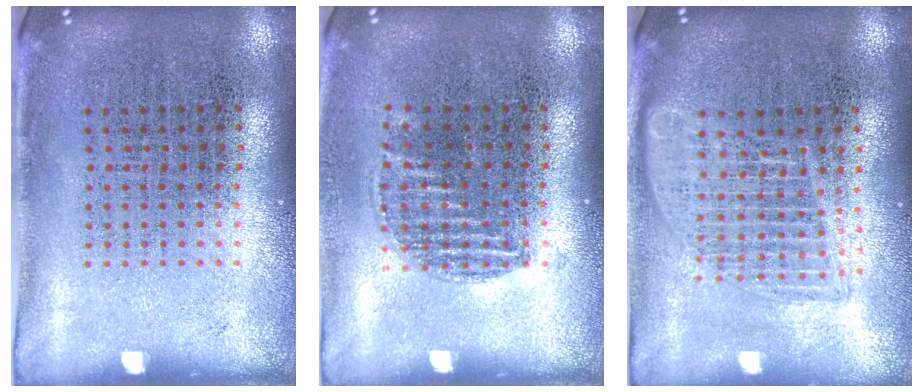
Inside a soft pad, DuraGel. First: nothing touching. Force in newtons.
{"total": 0.9, "press": 0.8, "slide": 0.3}
{"total": 1.6, "press": 1.5, "slide": 0.8}